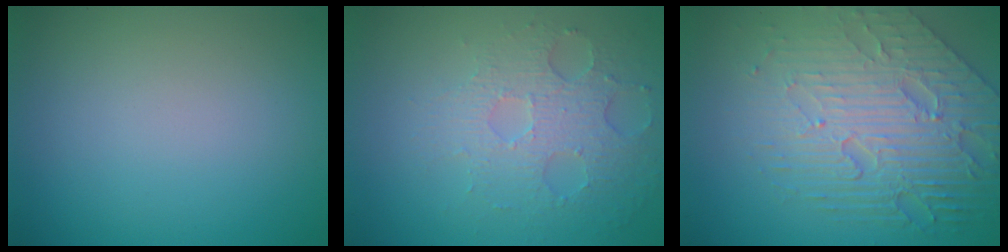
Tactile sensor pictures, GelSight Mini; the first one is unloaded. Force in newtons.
{"total": 3.8, "press": 3.3, "slide": 1.9}
{"total": 8.3, "press": 5.7, "slide": 6.1}